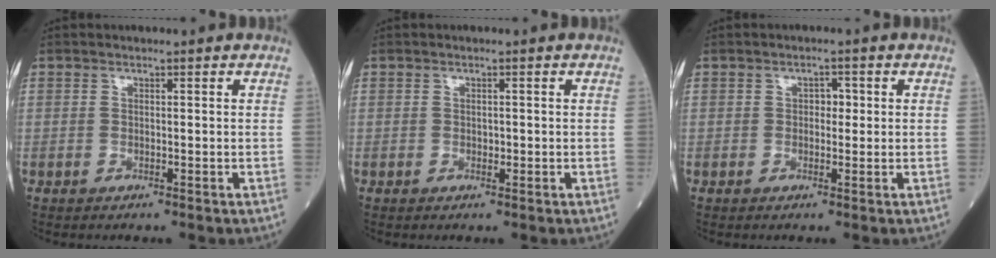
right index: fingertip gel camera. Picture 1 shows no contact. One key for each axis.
{"total": 0.6, "fx": -0.1, "fy": 0.4, "fz": 0.5, "tx": -0.008, "ty": 0.001, "tz": 0.000}
{"total": 1.7, "fx": 0.2, "fy": 1.1, "fz": 1.2, "tx": -0.012, "ty": 0.005, "tz": 0.000}